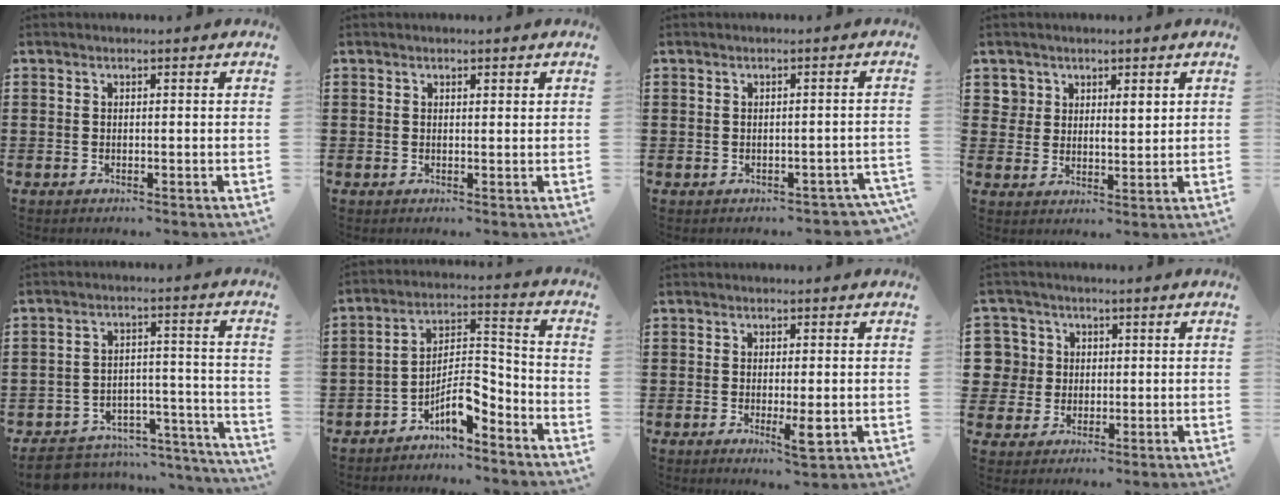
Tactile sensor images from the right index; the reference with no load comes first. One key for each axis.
{"total": 0.7, "fx": 0.5, "fy": 0.4, "fz": 0.3, "tx": -0.007, "ty": 0.003, "tz": 0.010}
{"total": 1.4, "fx": -1.2, "fy": 0.7, "fz": 0.0, "tx": -0.006, "ty": 0.001, "tz": -0.027}
{"total": 3.7, "fx": 2.5, "fy": 2.6, "fz": 0.9, "tx": -0.023, "ty": 0.008, "tz": 0.046}
{"total": 5.5, "fx": -5.1, "fy": 1.8, "fz": 1.2, "tx": -0.026, "ty": 0.010, "tz": -0.100}
{"total": 7.7, "fx": -5.4, "fy": 2.3, "fz": 5.0, "tx": -0.096, "ty": 0.004, "tz": -0.104}
{"total": 3.9, "fx": -0.9, "fy": 0.9, "fz": 3.7, "tx": -0.067, "ty": -0.007, "tz": -0.015}
{"total": 5.2, "fx": 0.6, "fy": 5.1, "fz": 0.5, "tx": -0.050, "ty": 0.013, "tz": 0.005}